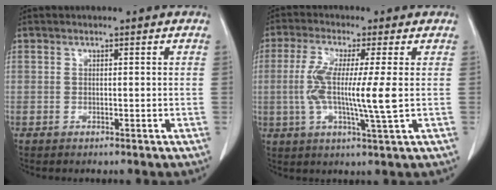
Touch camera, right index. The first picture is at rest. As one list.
[{"total": 9.9, "force": [-0.1, 0.1, 9.9], "torque": [-0.204, -0.010, -0.008]}]